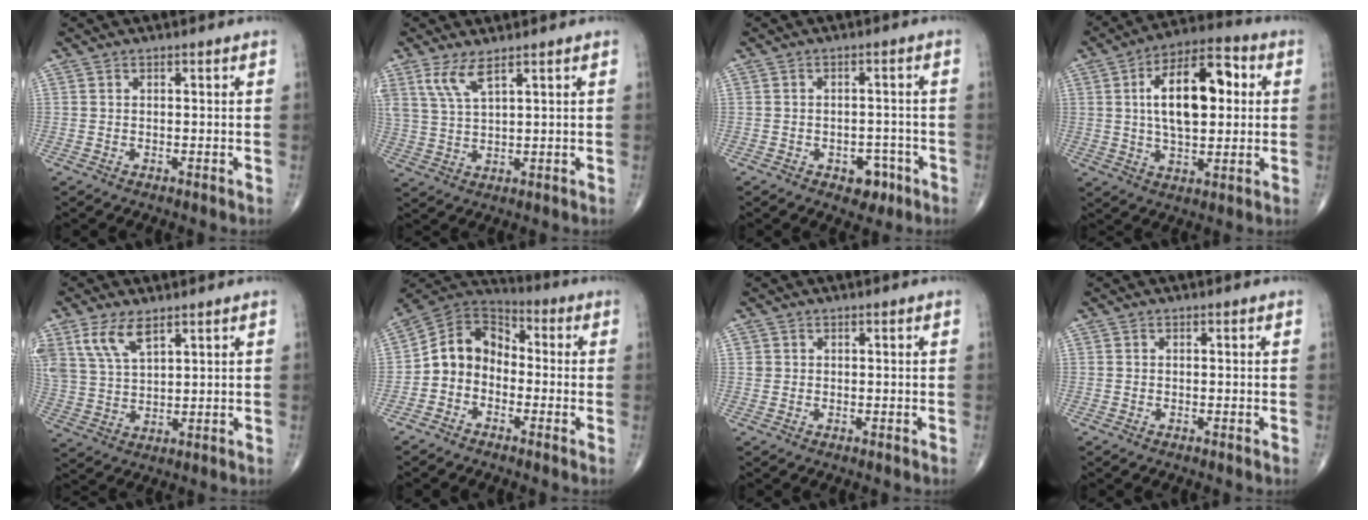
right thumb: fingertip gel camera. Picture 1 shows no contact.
{"total": 5.3, "force": [3.4, 1.3, 3.9], "torque": [-0.090, -0.015, 0.078]}
{"total": 4.6, "force": [-2.3, 3.0, 2.6], "torque": [-0.011, 0.018, -0.028]}
{"total": 16.7, "force": [2.8, 8.3, 14.2], "torque": [-0.212, 0.016, 0.041]}
{"total": 8.0, "force": [4.9, 3.6, 5.3], "torque": [-0.108, -0.011, 0.107]}
{"total": 9.5, "force": [-2.2, 7.8, 5.1], "torque": [-0.069, 0.054, -0.060]}
{"total": 0.7, "force": [0.1, 0.7, 0.1], "torque": [0.006, 0.003, 0.003]}
{"total": 0.0}